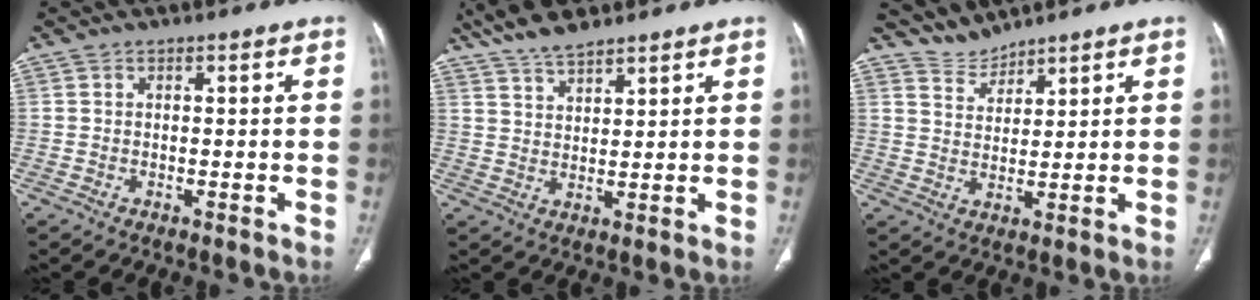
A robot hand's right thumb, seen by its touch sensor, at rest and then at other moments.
{"total": 7.8, "force": [6.5, 2.1, 3.7], "torque": [-0.065, -0.020, 0.129]}
{"total": 3.8, "force": [3.7, 0.5, -0.5], "torque": [0.017, -0.024, 0.082]}